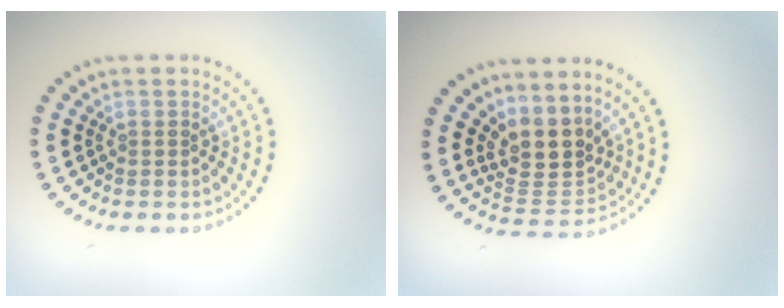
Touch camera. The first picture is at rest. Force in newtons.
{"total": 3.9, "press": 3.0, "slide": 2.5}